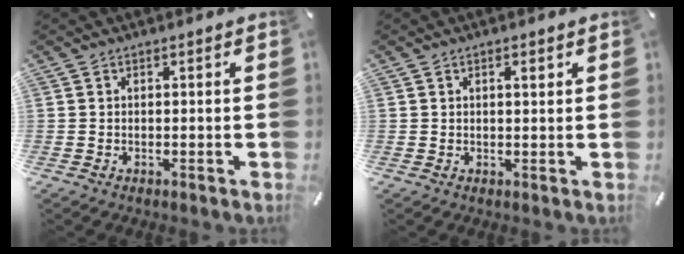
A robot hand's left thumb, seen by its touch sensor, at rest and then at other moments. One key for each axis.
{"total": 1.5, "fx": 0.6, "fy": 0.5, "fz": 1.3, "tx": -0.018, "ty": 0.000, "tz": 0.007}